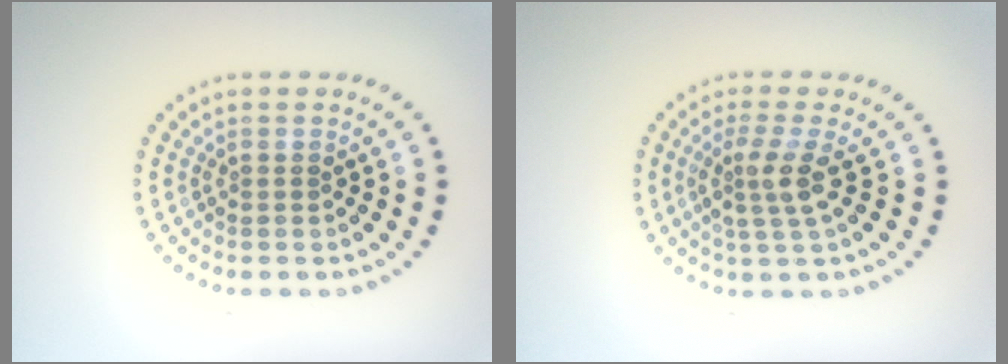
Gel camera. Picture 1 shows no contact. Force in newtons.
{"total": 2.8, "press": 2.2, "slide": 1.7}